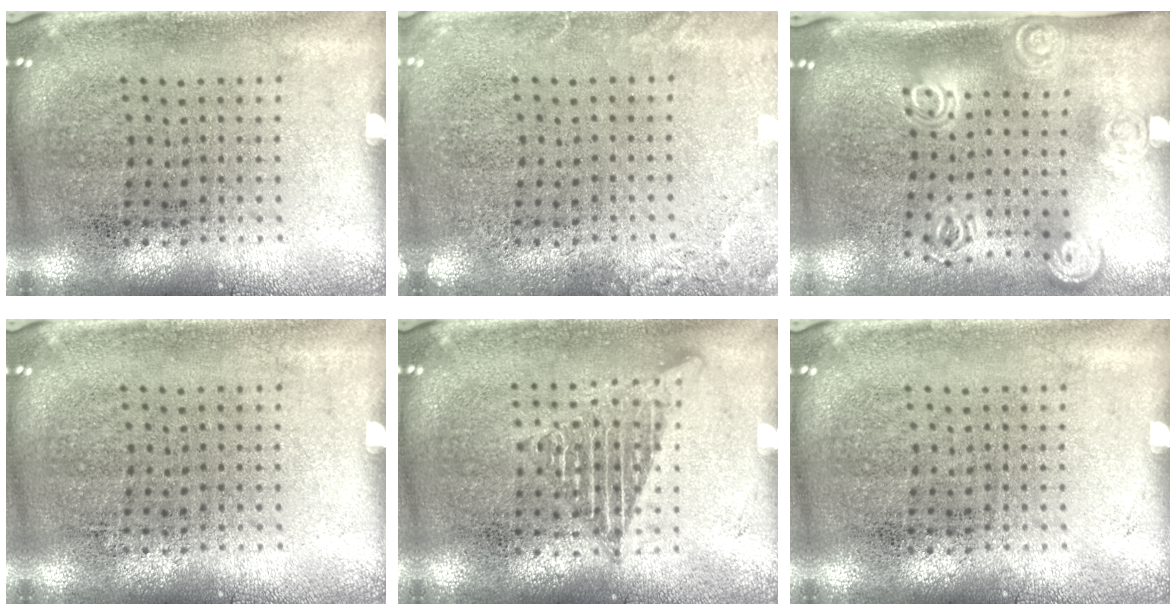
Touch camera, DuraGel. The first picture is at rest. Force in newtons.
{"total": 2.0, "press": 2.0, "slide": 0.3}
{"total": 2.0, "press": 1.4, "slide": 1.4}
{"total": 0.0}
{"total": 1.2, "press": 1.2, "slide": 0.0}
{"total": 0.0}